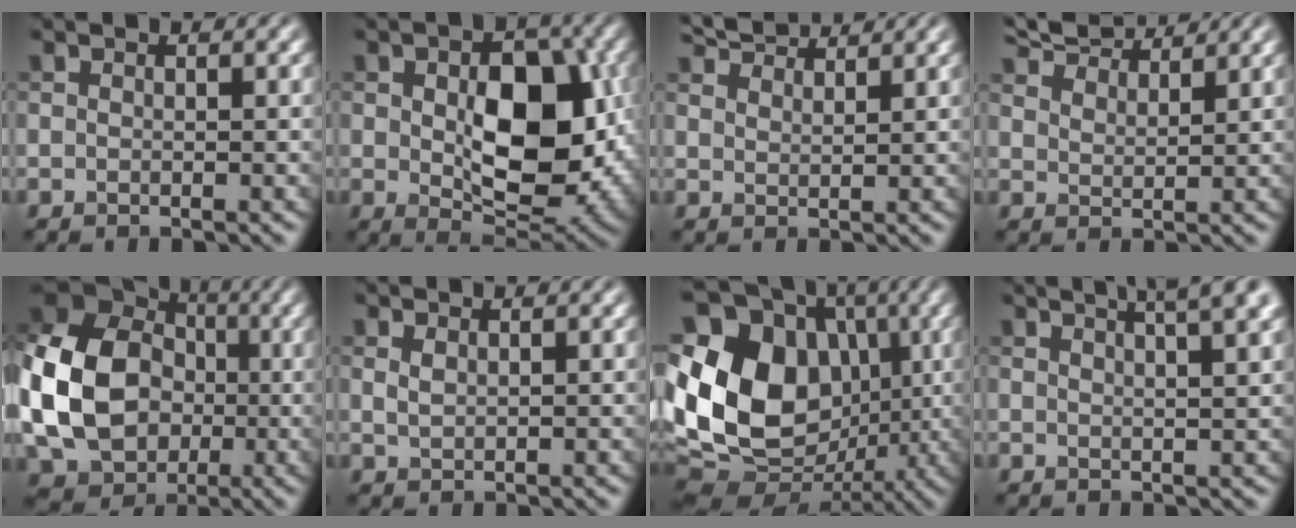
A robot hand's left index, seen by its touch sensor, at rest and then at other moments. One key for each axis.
{"total": 10.8, "fx": -0.1, "fy": 6.3, "fz": 8.8, "tx": -0.136, "ty": -0.015, "tz": 0.011}
{"total": 4.1, "fx": 3.9, "fy": 0.7, "fz": 1.2, "tx": -0.031, "ty": 0.010, "tz": 0.066}
{"total": 5.9, "fx": 5.5, "fy": 1.0, "fz": 1.9, "tx": -0.046, "ty": 0.015, "tz": 0.087}
{"total": 14.5, "fx": -1.8, "fy": 11.2, "fz": 9.1, "tx": -0.218, "ty": 0.004, "tz": -0.049}
{"total": 0.9, "fx": 0.5, "fy": 0.3, "fz": 0.6, "tx": -0.021, "ty": -0.002, "tz": 0.013}
{"total": 15.7, "fx": 0.4, "fy": 12.4, "fz": 9.7, "tx": -0.201, "ty": 0.015, "tz": 0.006}
{"total": 7.9, "fx": 5.1, "fy": 2.7, "fz": 5.5, "tx": -0.040, "ty": 0.042, "tz": 0.034}